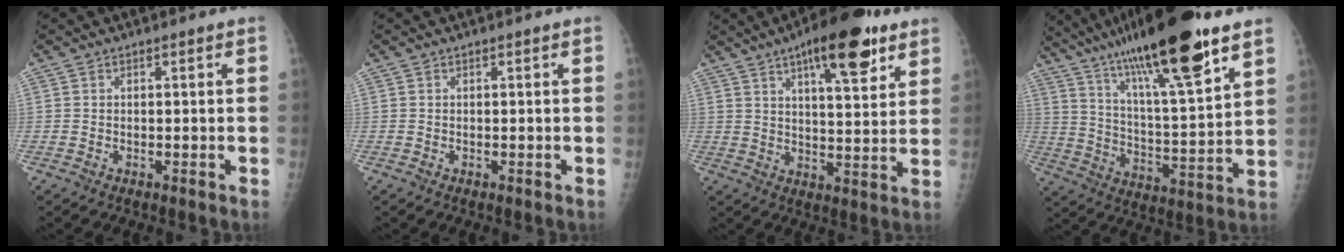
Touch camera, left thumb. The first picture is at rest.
{"total": 0.0}
{"total": 15.2, "force": [8.5, 4.8, 11.6], "torque": [-0.146, -0.031, 0.123]}
{"total": 24.2, "force": [15.8, 3.8, 18.0], "torque": [-0.305, -0.049, 0.271]}